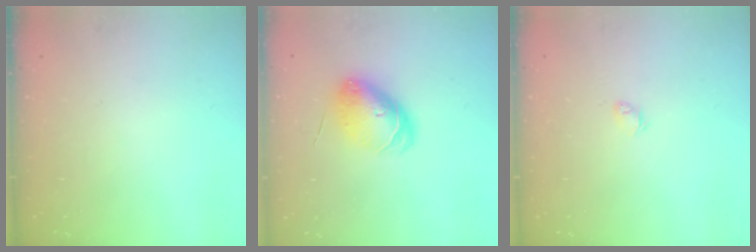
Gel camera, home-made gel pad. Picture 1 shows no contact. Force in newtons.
{"total": 8.6, "press": 8.5, "slide": 0.7}
{"total": 2.6, "press": 2.5, "slide": 0.6}